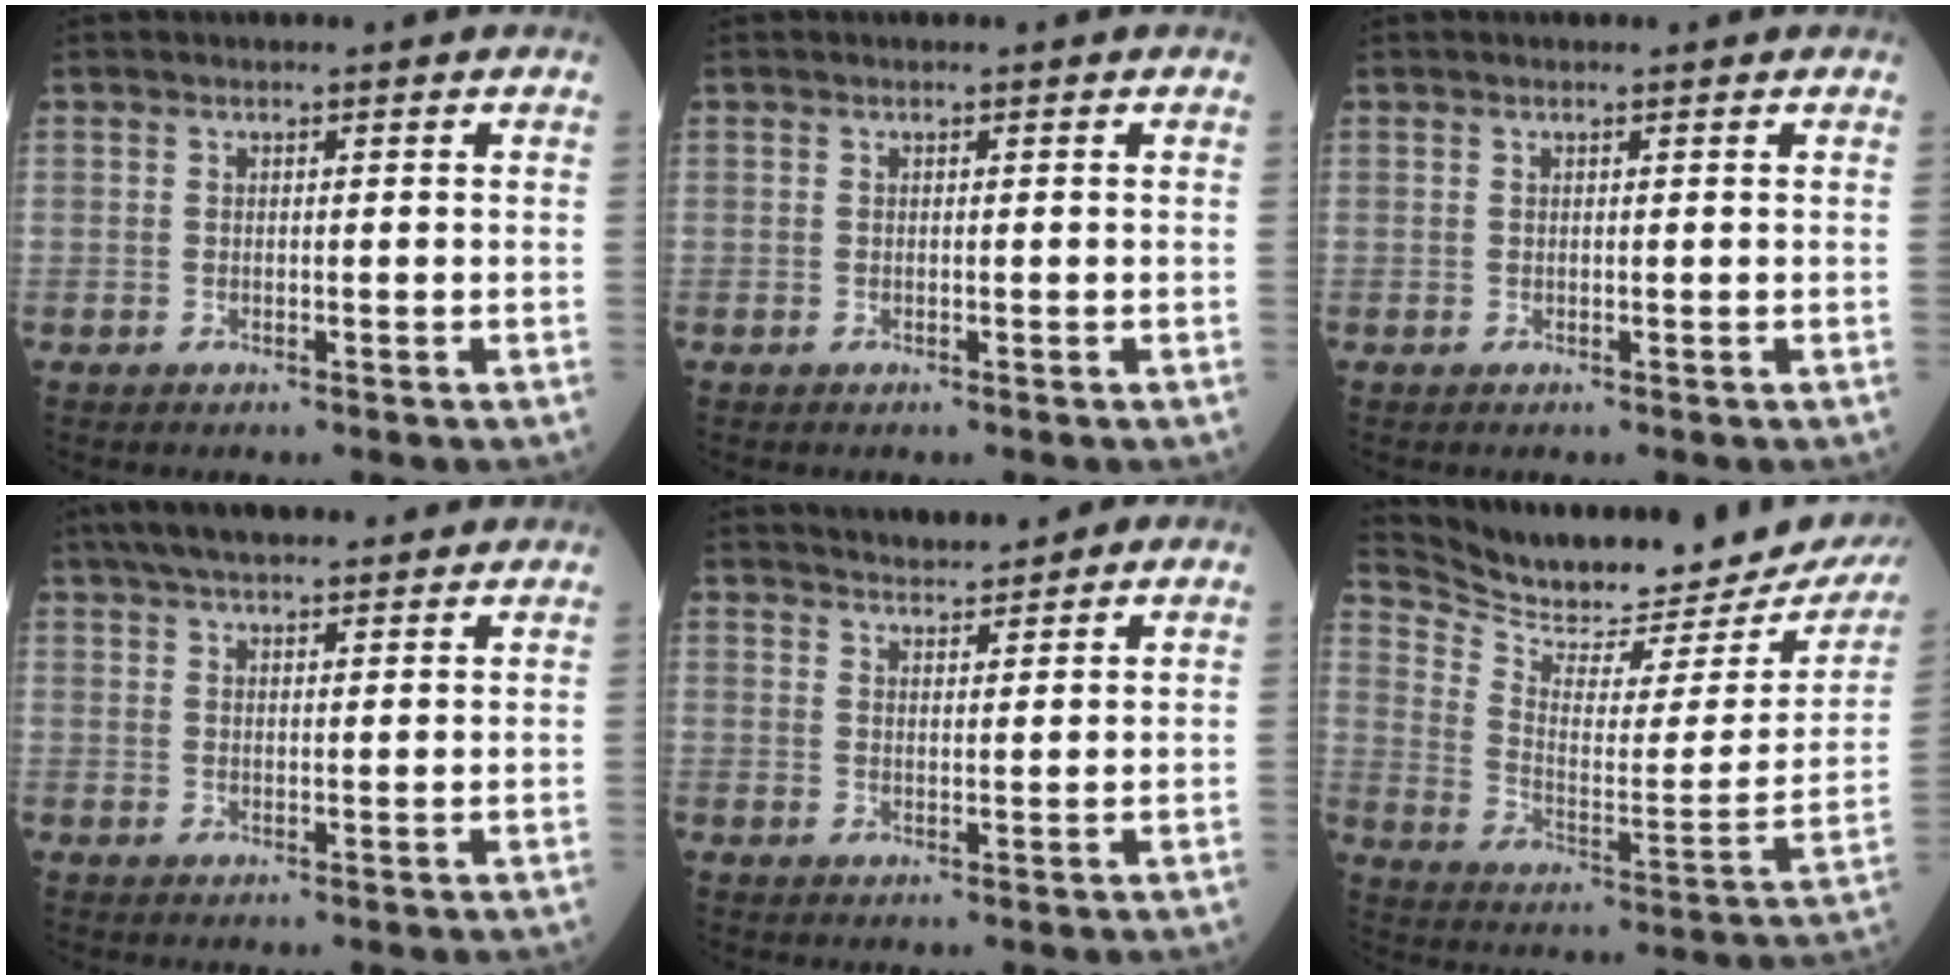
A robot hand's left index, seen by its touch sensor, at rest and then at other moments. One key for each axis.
{"total": 0.0}
{"total": 0.7, "fx": 0.6, "fy": 0.0, "fz": 0.2, "tx": -0.007, "ty": 0.004, "tz": 0.009}
{"total": 12.2, "fx": 10.4, "fy": 2.6, "fz": 5.8, "tx": -0.088, "ty": 0.039, "tz": 0.151}
{"total": 5.9, "fx": 5.6, "fy": 1.2, "fz": 1.6, "tx": -0.025, "ty": 0.013, "tz": 0.081}
{"total": 22.0, "fx": 20.9, "fy": 3.8, "fz": 5.6, "tx": -0.106, "ty": -0.090, "tz": 0.290}